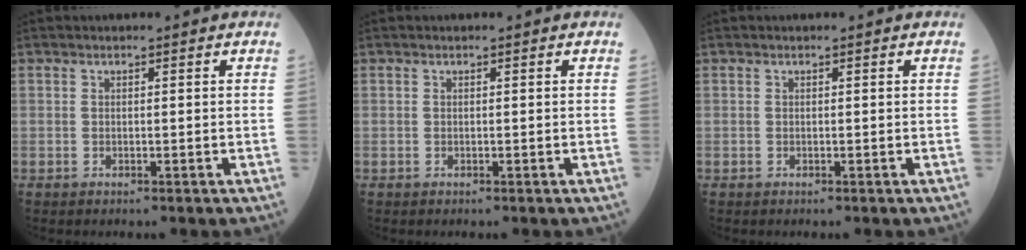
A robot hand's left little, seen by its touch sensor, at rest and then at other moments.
{"total": 0.0}
{"total": 0.0}